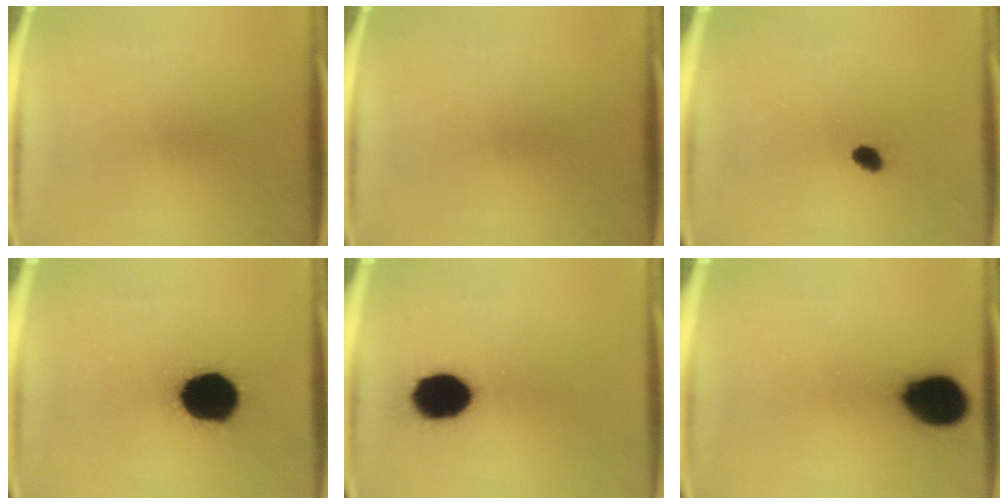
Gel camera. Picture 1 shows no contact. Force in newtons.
{"total": 0.0}
{"total": 1.7}
{"total": 19.9}
{"total": 14.1}
{"total": 12.8}